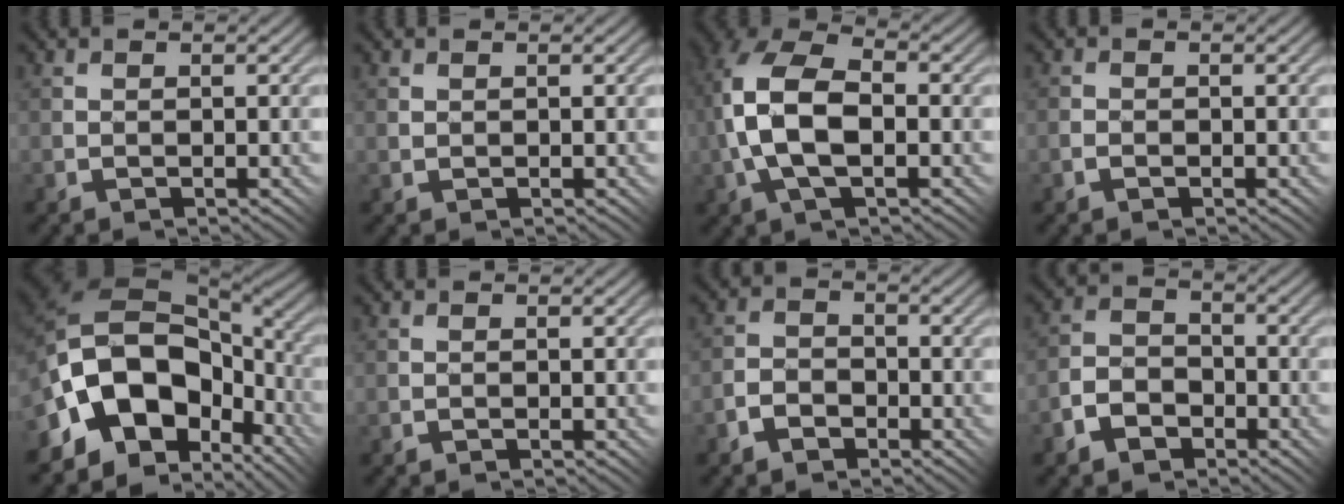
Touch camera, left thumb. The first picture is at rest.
{"total": 0.6, "force": [0.3, 0.4, 0.4], "torque": [-0.012, 0.001, 0.007]}
{"total": 11.5, "force": [-1.0, 6.7, 9.4], "torque": [-0.216, 0.009, -0.026]}
{"total": 1.1, "force": [-0.7, 0.8, 0.3], "torque": [0.004, 0.004, -0.019]}
{"total": 14.7, "force": [-4.3, 9.9, 10.0], "torque": [-0.181, 0.003, -0.082]}
{"total": 0.0}
{"total": 2.8, "force": [-2.1, 1.5, 1.1], "torque": [-0.017, 0.006, -0.051]}
{"total": 4.7, "force": [-3.2, 2.8, 2.0], "torque": [-0.041, 0.004, -0.073]}